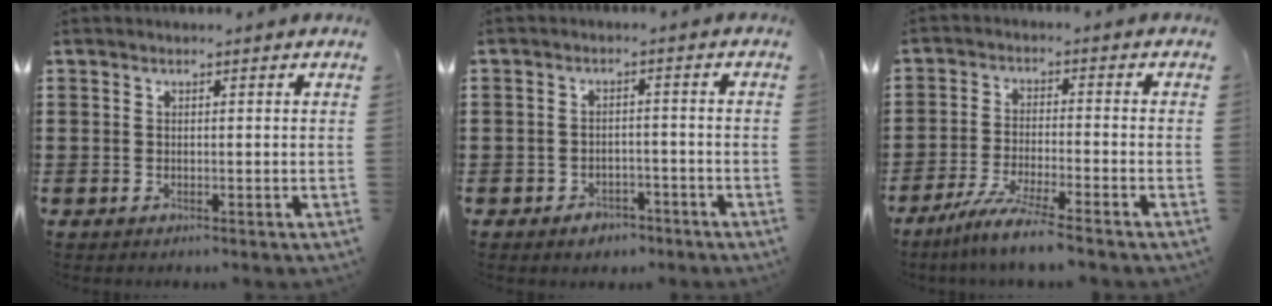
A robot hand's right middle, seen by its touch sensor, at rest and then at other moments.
{"total": 2.2, "force": [-2.0, 1.0, 0.1], "torque": [-0.009, 0.002, -0.043]}
{"total": 6.1, "force": [-5.2, -0.5, 3.1], "torque": [-0.066, -0.020, -0.099]}